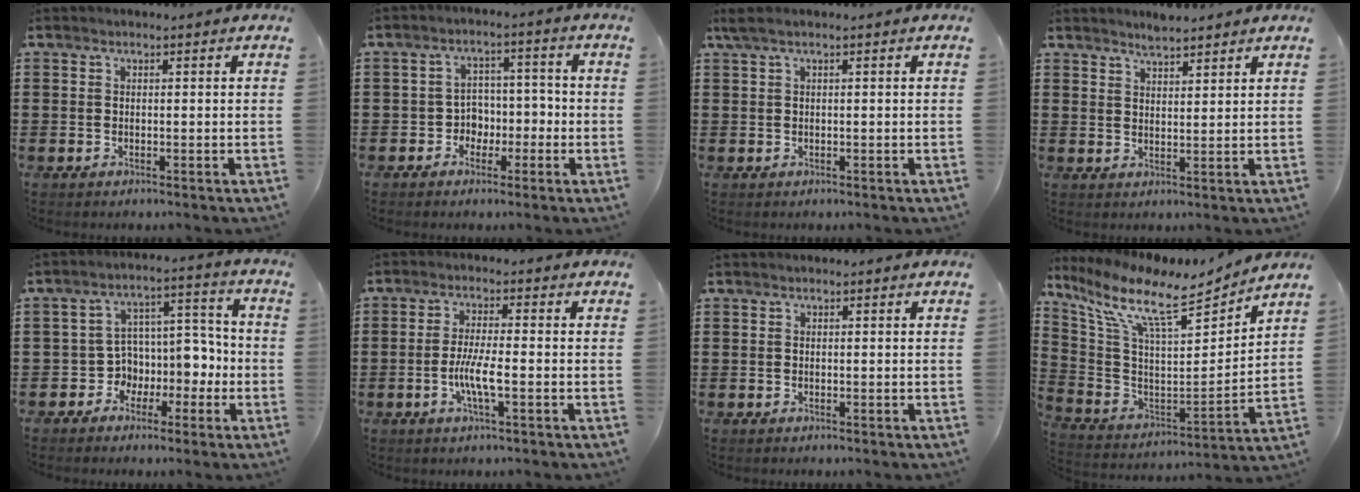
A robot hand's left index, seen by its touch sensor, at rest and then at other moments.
{"total": 4.1, "force": [-1.7, 3.6, 1.1], "torque": [-0.035, 0.009, -0.037]}
{"total": 1.1, "force": [0.1, 0.1, 1.1], "torque": [-0.027, -0.005, -0.001]}
{"total": 2.8, "force": [2.8, 0.3, 0.6], "torque": [-0.018, -0.003, 0.053]}
{"total": 6.4, "force": [-1.4, 5.8, 2.2], "torque": [-0.061, -0.001, -0.023]}
{"total": 5.2, "force": [-1.4, 0.8, 5.0], "torque": [-0.099, -0.003, -0.031]}
{"total": 0.0}
{"total": 10.5, "force": [8.1, 1.8, 6.5], "torque": [-0.159, -0.058, 0.131]}